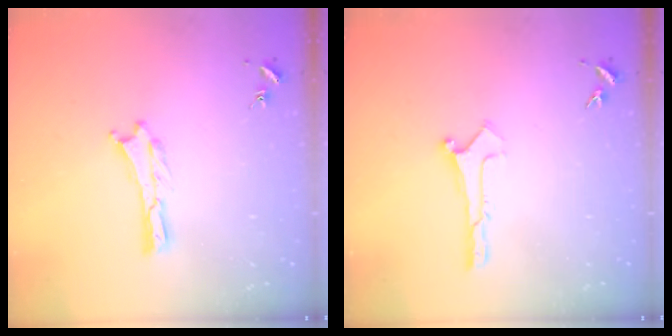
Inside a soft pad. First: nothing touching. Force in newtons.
{"total": 0.0}